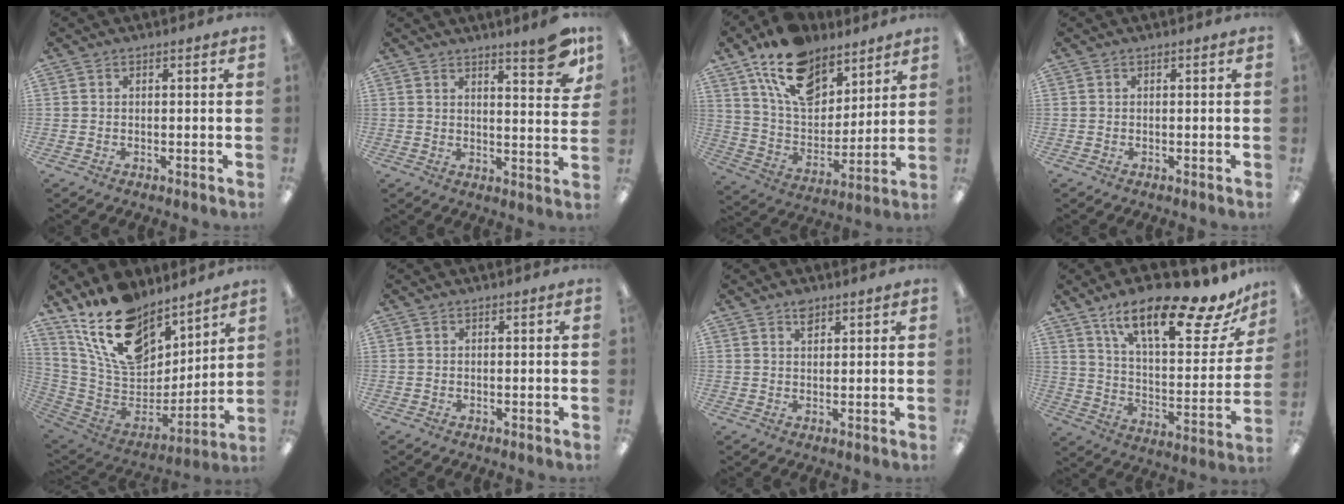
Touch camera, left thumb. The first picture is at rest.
{"total": 9.8, "force": [6.8, 2.0, 6.7], "torque": [-0.079, -0.040, 0.108]}
{"total": 17.7, "force": [12.0, 9.9, 8.5], "torque": [-0.150, -0.063, 0.220]}
{"total": 0.0}
{"total": 21.0, "force": [14.3, 11.5, 10.2], "torque": [-0.193, -0.086, 0.265]}
{"total": 0.0}
{"total": 2.5, "force": [1.9, 1.2, 1.2], "torque": [-0.020, -0.003, 0.033]}
{"total": 22.1, "force": [15.7, 6.0, 14.3], "torque": [-0.213, -0.102, 0.253]}